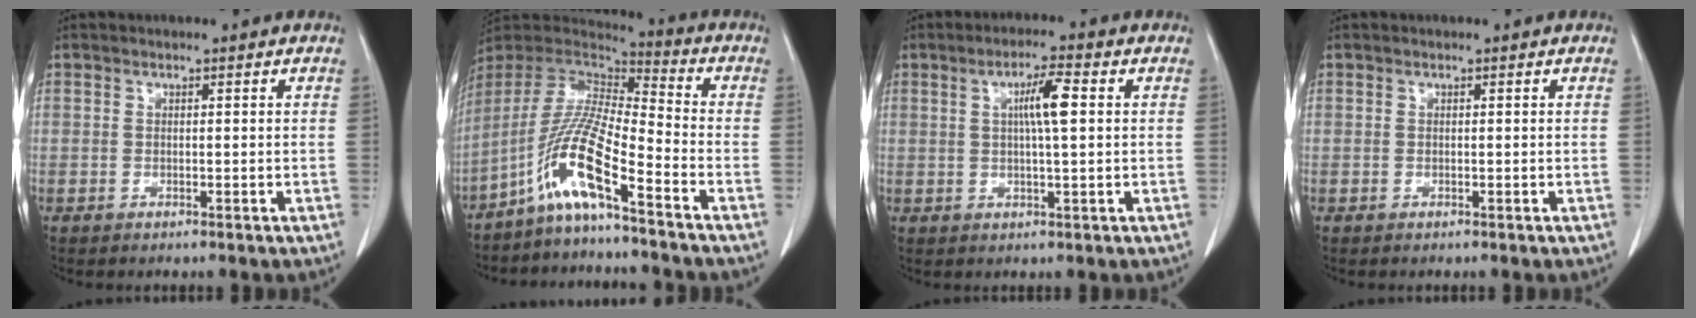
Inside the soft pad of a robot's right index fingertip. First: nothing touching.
{"total": 11.8, "force": [-7.3, 0.1, 9.4], "torque": [-0.198, -0.004, -0.145]}
{"total": 5.3, "force": [1.0, 0.2, 5.2], "torque": [-0.092, 0.003, 0.017]}
{"total": 0.0}